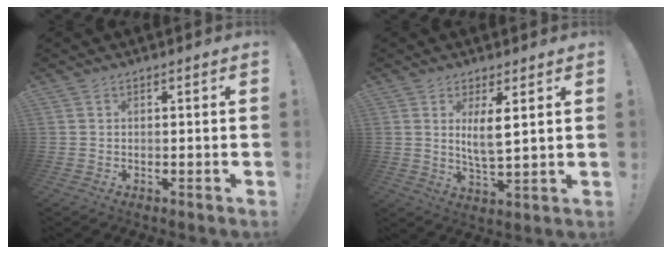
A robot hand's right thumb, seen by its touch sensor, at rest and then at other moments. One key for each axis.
{"total": 6.9, "fx": 2.8, "fy": 1.6, "fz": 6.1, "tx": -0.107, "ty": -0.020, "tz": 0.044}